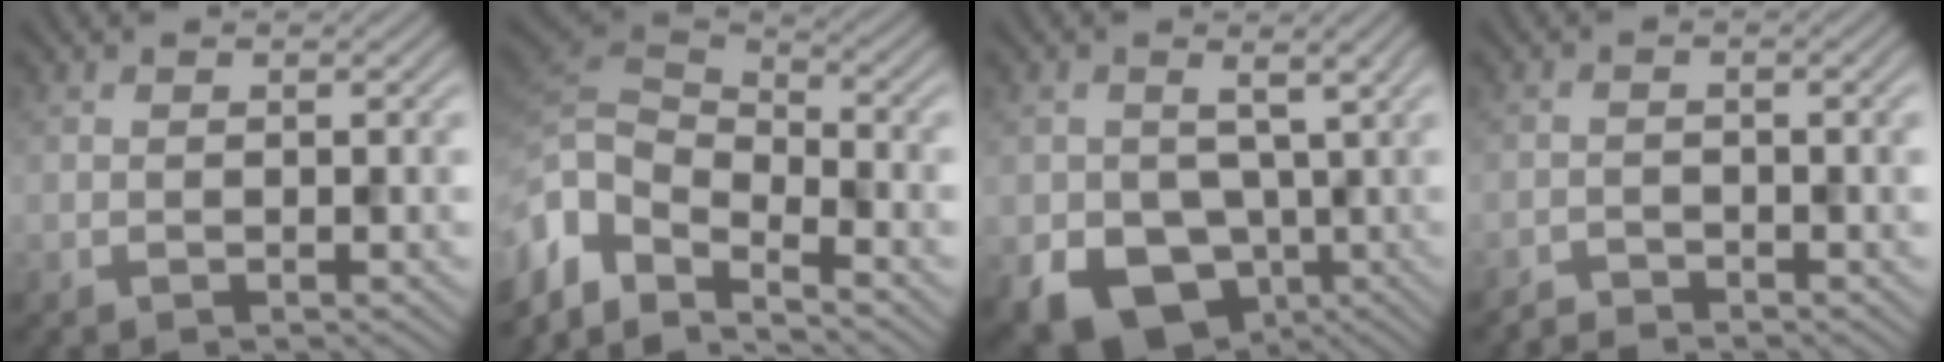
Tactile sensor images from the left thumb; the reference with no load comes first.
{"total": 9.4, "force": [-4.9, 5.1, 6.2], "torque": [-0.148, -0.008, -0.103]}
{"total": 11.7, "force": [-2.8, 8.3, 7.8], "torque": [-0.126, -0.036, -0.026]}
{"total": 2.4, "force": [-2.0, 0.4, 1.2], "torque": [-0.022, -0.002, -0.042]}